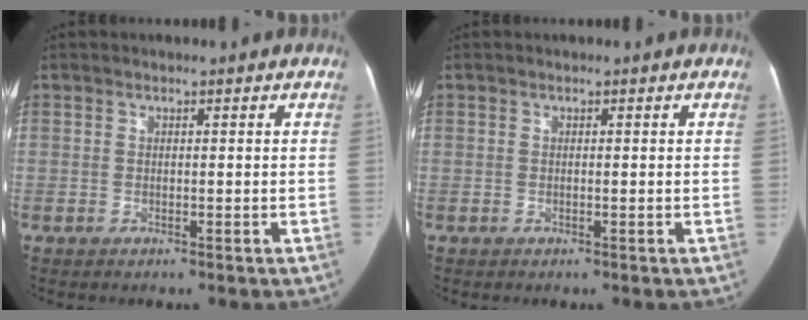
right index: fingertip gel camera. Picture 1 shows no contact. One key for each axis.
{"total": 0.0}